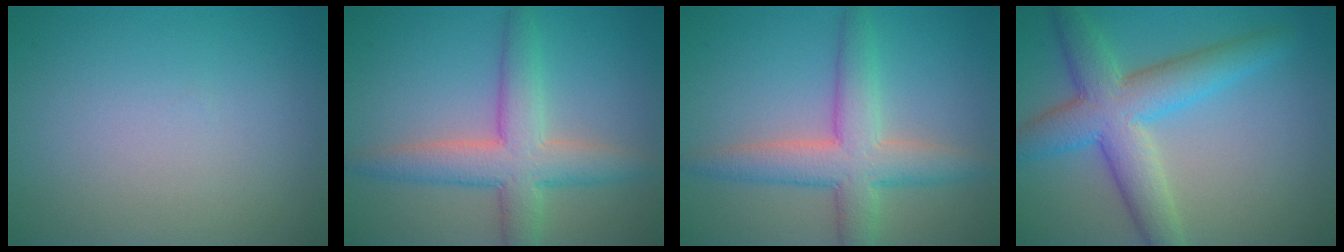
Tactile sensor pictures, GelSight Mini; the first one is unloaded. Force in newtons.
{"total": 5.7, "press": 5.7, "slide": 0.1}
{"total": 5.7, "press": 5.7, "slide": 0.1}
{"total": 7.1, "press": 7.1, "slide": 0.2}